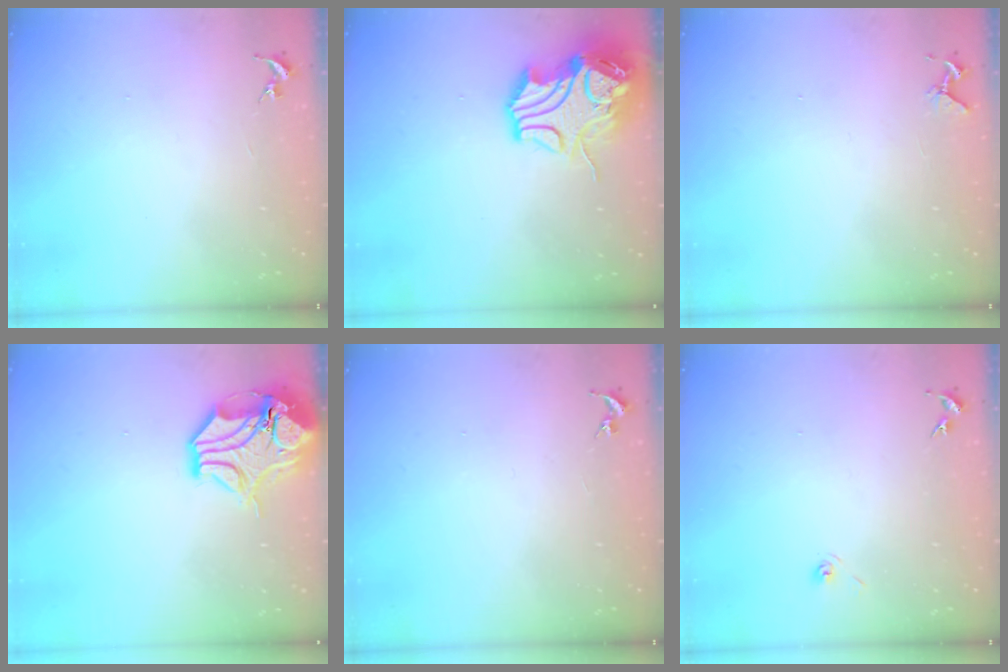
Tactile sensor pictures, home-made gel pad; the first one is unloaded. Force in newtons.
{"total": 13.9, "press": 13.8, "slide": 2.1}
{"total": 4.2, "press": 4.2, "slide": 0.4}
{"total": 15.1, "press": 14.9, "slide": 2.5}
{"total": 0.0}
{"total": 3.3, "press": 2.7, "slide": 2.0}